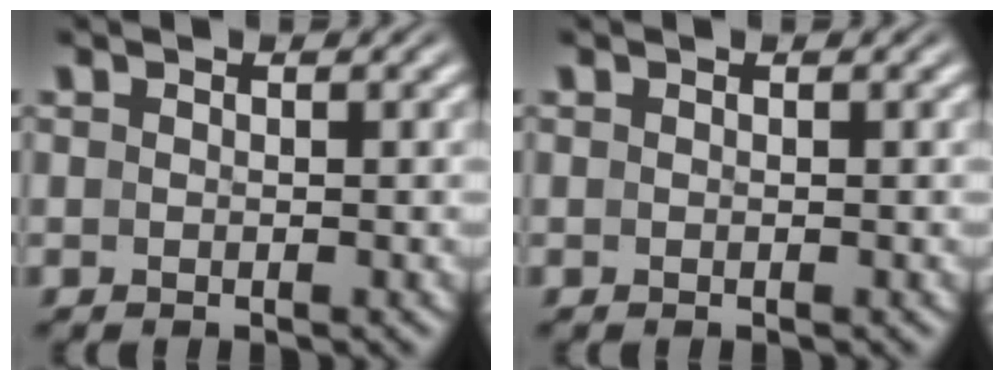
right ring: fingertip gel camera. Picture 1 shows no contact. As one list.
[{"total": 0.0}]